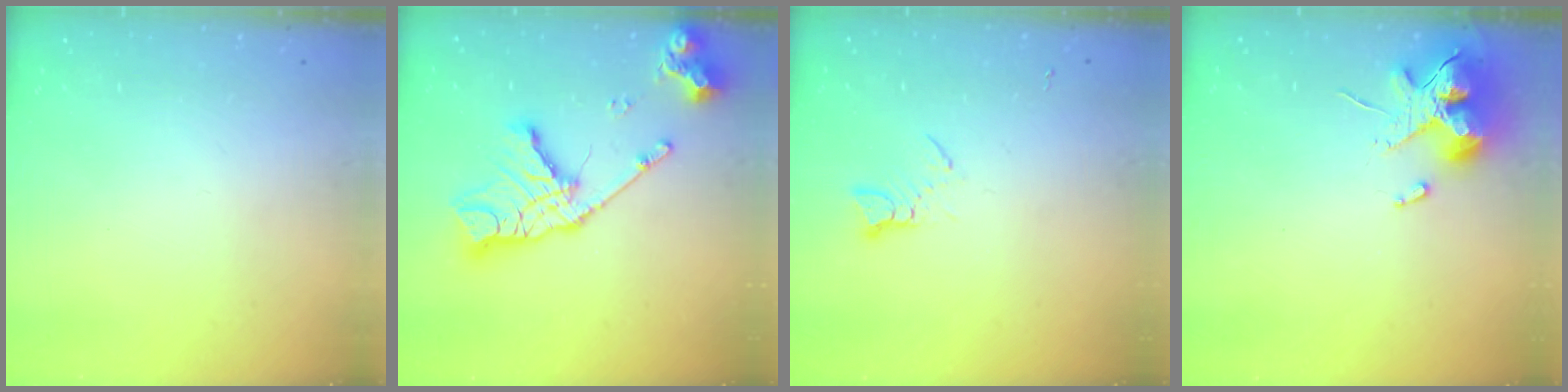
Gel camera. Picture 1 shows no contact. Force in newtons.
{"total": 18.0, "press": 17.8, "slide": 2.0}
{"total": 3.6, "press": 3.6, "slide": 0.5}
{"total": 11.6, "press": 11.4, "slide": 1.9}